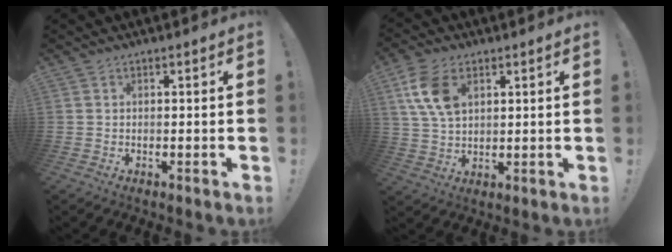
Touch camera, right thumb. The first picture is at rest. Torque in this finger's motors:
{"motor_torque": [0.08, 0.20, 1.01, 0.32, 0.11]}